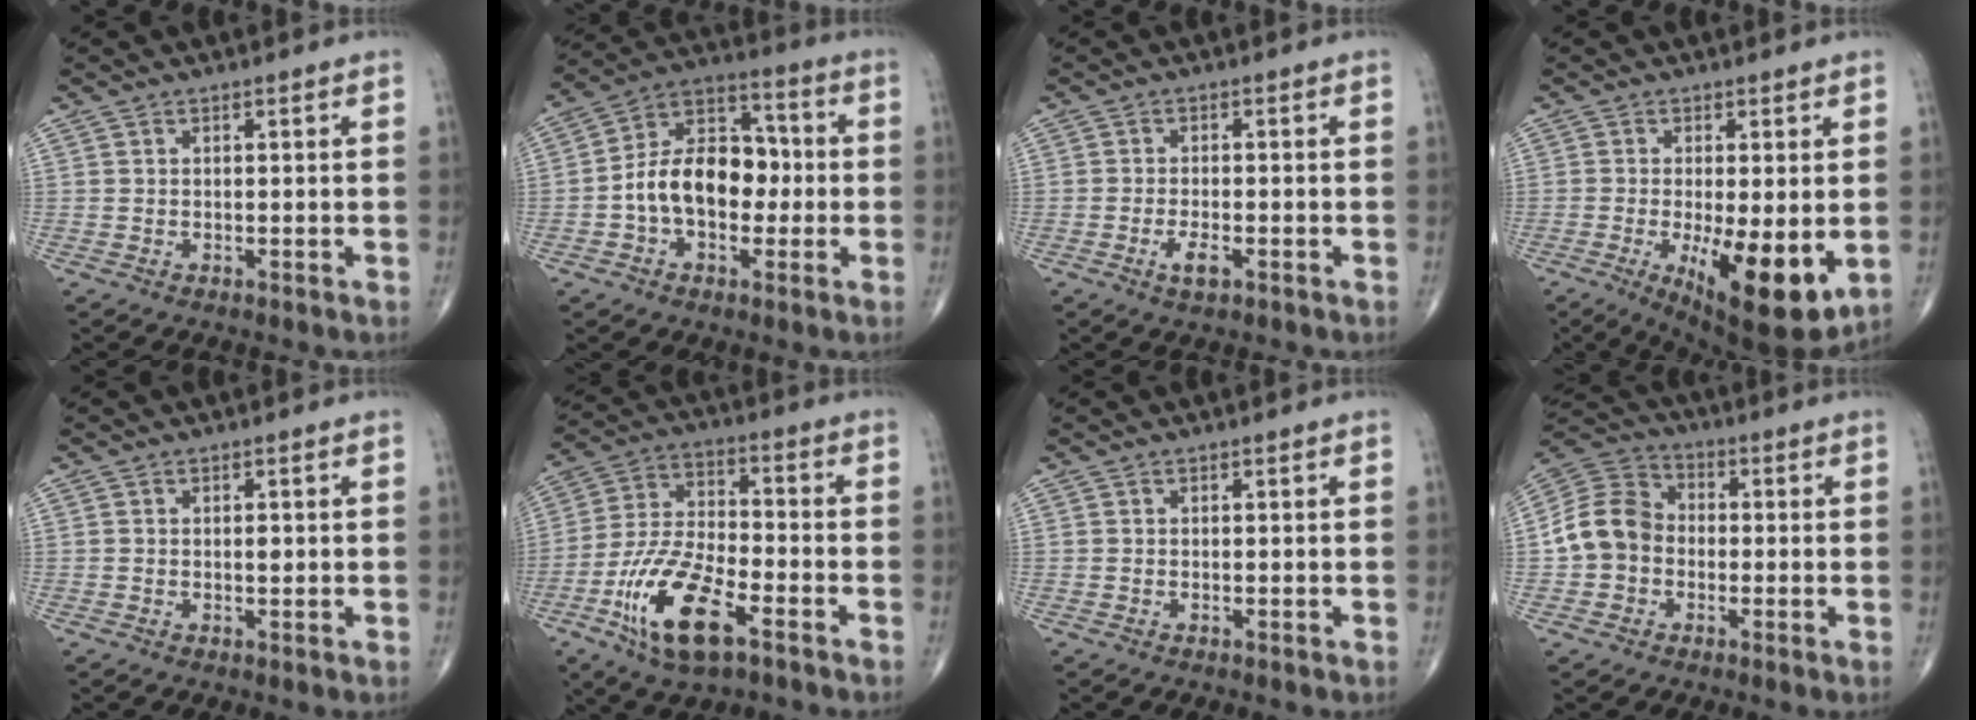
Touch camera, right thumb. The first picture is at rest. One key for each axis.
{"total": 14.7, "fx": -1.6, "fy": 9.8, "fz": 10.8, "tx": -0.155, "ty": 0.047, "tz": -0.036}
{"total": 3.3, "fx": -1.5, "fy": 1.3, "fz": 2.6, "tx": -0.049, "ty": 0.001, "tz": -0.026}
{"total": 13.8, "fx": -3.1, "fy": 4.5, "fz": 12.7, "tx": -0.193, "ty": -0.029, "tz": -0.035}
{"total": 1.1, "fx": 0.0, "fy": 0.6, "fz": 0.9, "tx": -0.012, "ty": 0.000, "tz": -0.001}
{"total": 16.3, "fx": -7.8, "fy": 6.6, "fz": 12.8, "tx": -0.253, "ty": 0.032, "tz": -0.143}
{"total": 0.0}
{"total": 10.4, "fx": -1.3, "fy": 8.7, "fz": 5.6, "tx": -0.094, "ty": 0.035, "tz": -0.038}